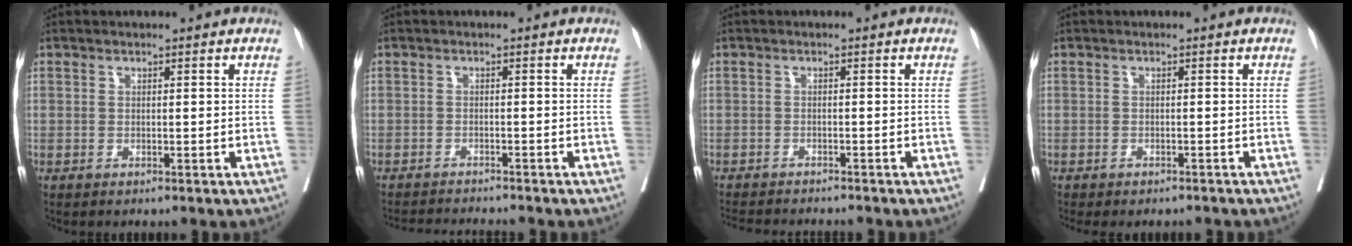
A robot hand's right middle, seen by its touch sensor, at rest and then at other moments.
{"total": 5.9, "force": [-5.7, -0.3, 1.5], "torque": [-0.012, -0.011, -0.088]}
{"total": 8.4, "force": [-7.9, 0.9, 2.8], "torque": [-0.036, -0.010, -0.110]}
{"total": 4.7, "force": [-4.2, 1.6, 1.4], "torque": [-0.009, 0.001, -0.051]}